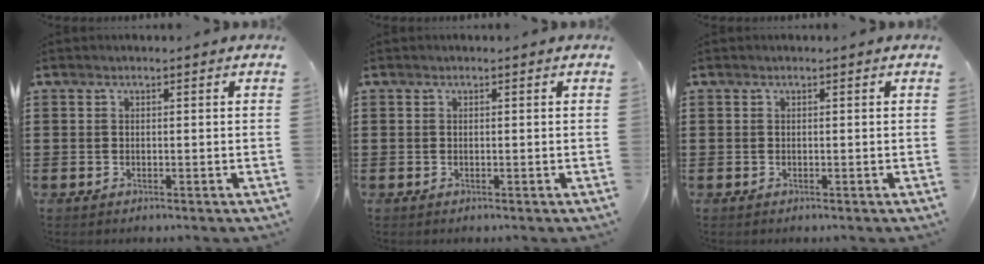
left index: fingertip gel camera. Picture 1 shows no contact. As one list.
[{"total": 0.0}, {"total": 0.0}]